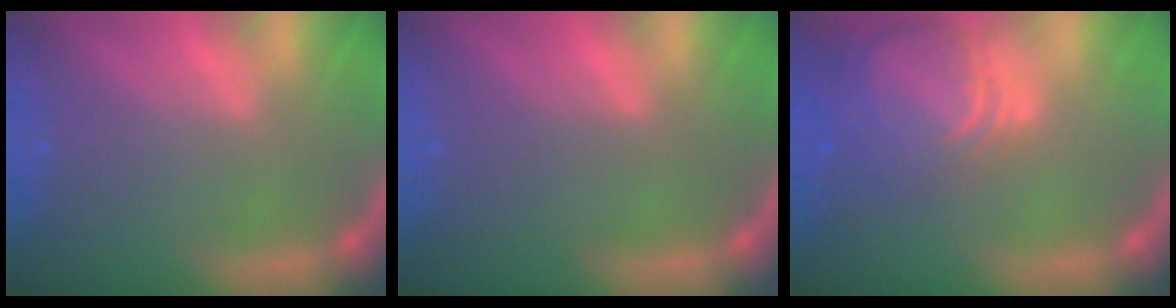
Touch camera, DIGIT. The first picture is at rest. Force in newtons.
{"total": 0.0}
{"total": 7.5}